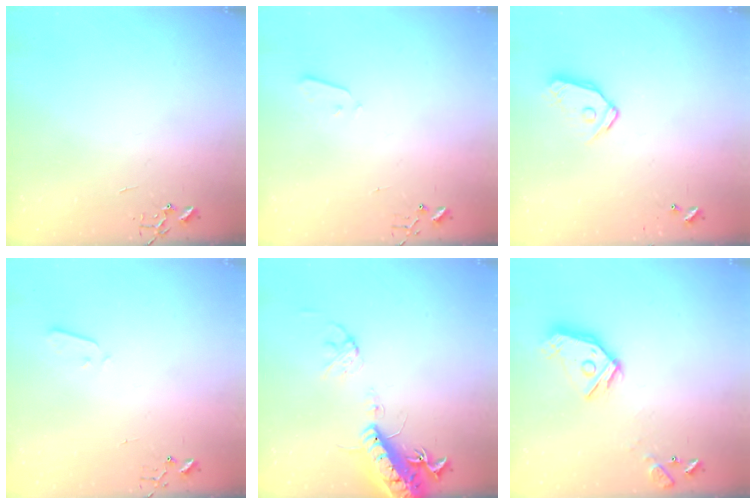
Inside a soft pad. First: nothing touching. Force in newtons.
{"total": 2.1, "press": 2.1, "slide": 0.3}
{"total": 9.8, "press": 9.8, "slide": 0.9}
{"total": 2.1, "press": 2.0, "slide": 0.4}
{"total": 16.2, "press": 15.7, "slide": 3.7}
{"total": 14.1, "press": 14.1, "slide": 1.1}